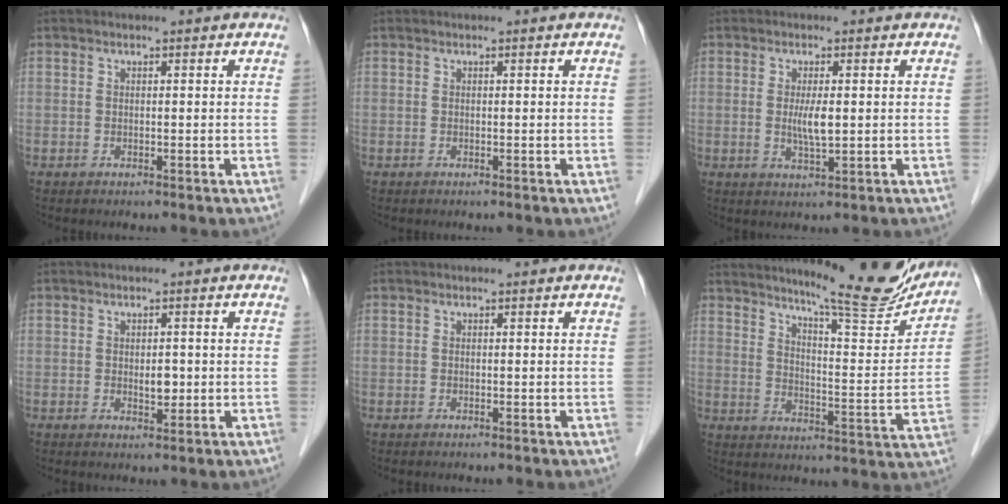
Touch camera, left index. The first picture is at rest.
{"total": 0.0}
{"total": 3.2, "force": [0.1, 0.5, 3.2], "torque": [-0.064, -0.005, 0.003]}
{"total": 2.1, "force": [0.0, 1.2, 1.8], "torque": [-0.028, -0.002, 0.003]}
{"total": 0.0}
{"total": 18.3, "force": [16.0, 2.0, 8.8], "torque": [-0.118, -0.043, 0.207]}